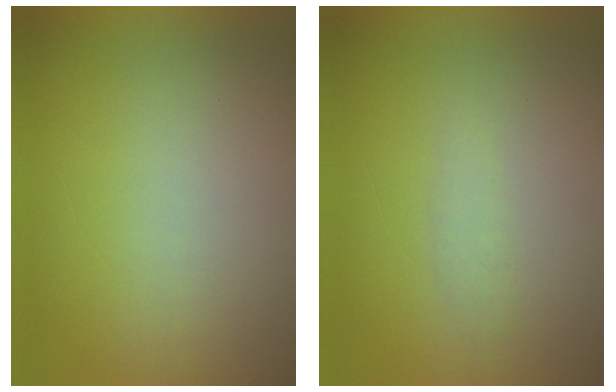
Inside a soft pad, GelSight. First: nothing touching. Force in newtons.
{"total": 1.3}